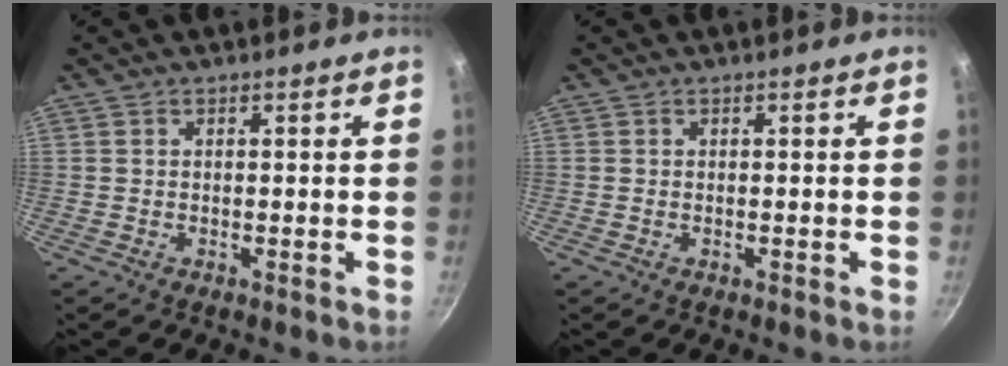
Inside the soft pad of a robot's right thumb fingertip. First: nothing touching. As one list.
[{"total": 0.0}]